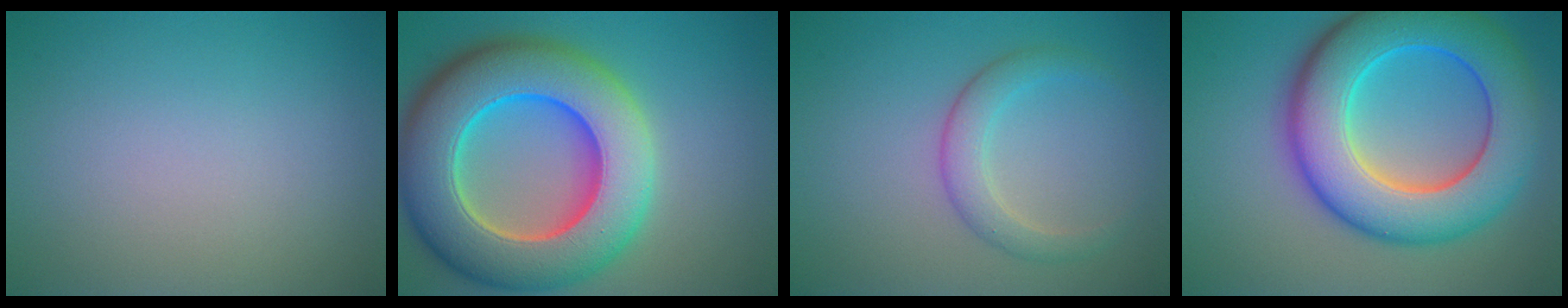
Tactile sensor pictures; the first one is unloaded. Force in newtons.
{"total": 13.9, "press": 13.8, "slide": 0.8}
{"total": 2.7, "press": 2.7, "slide": 0.2}
{"total": 11.8, "press": 11.8, "slide": 0.2}